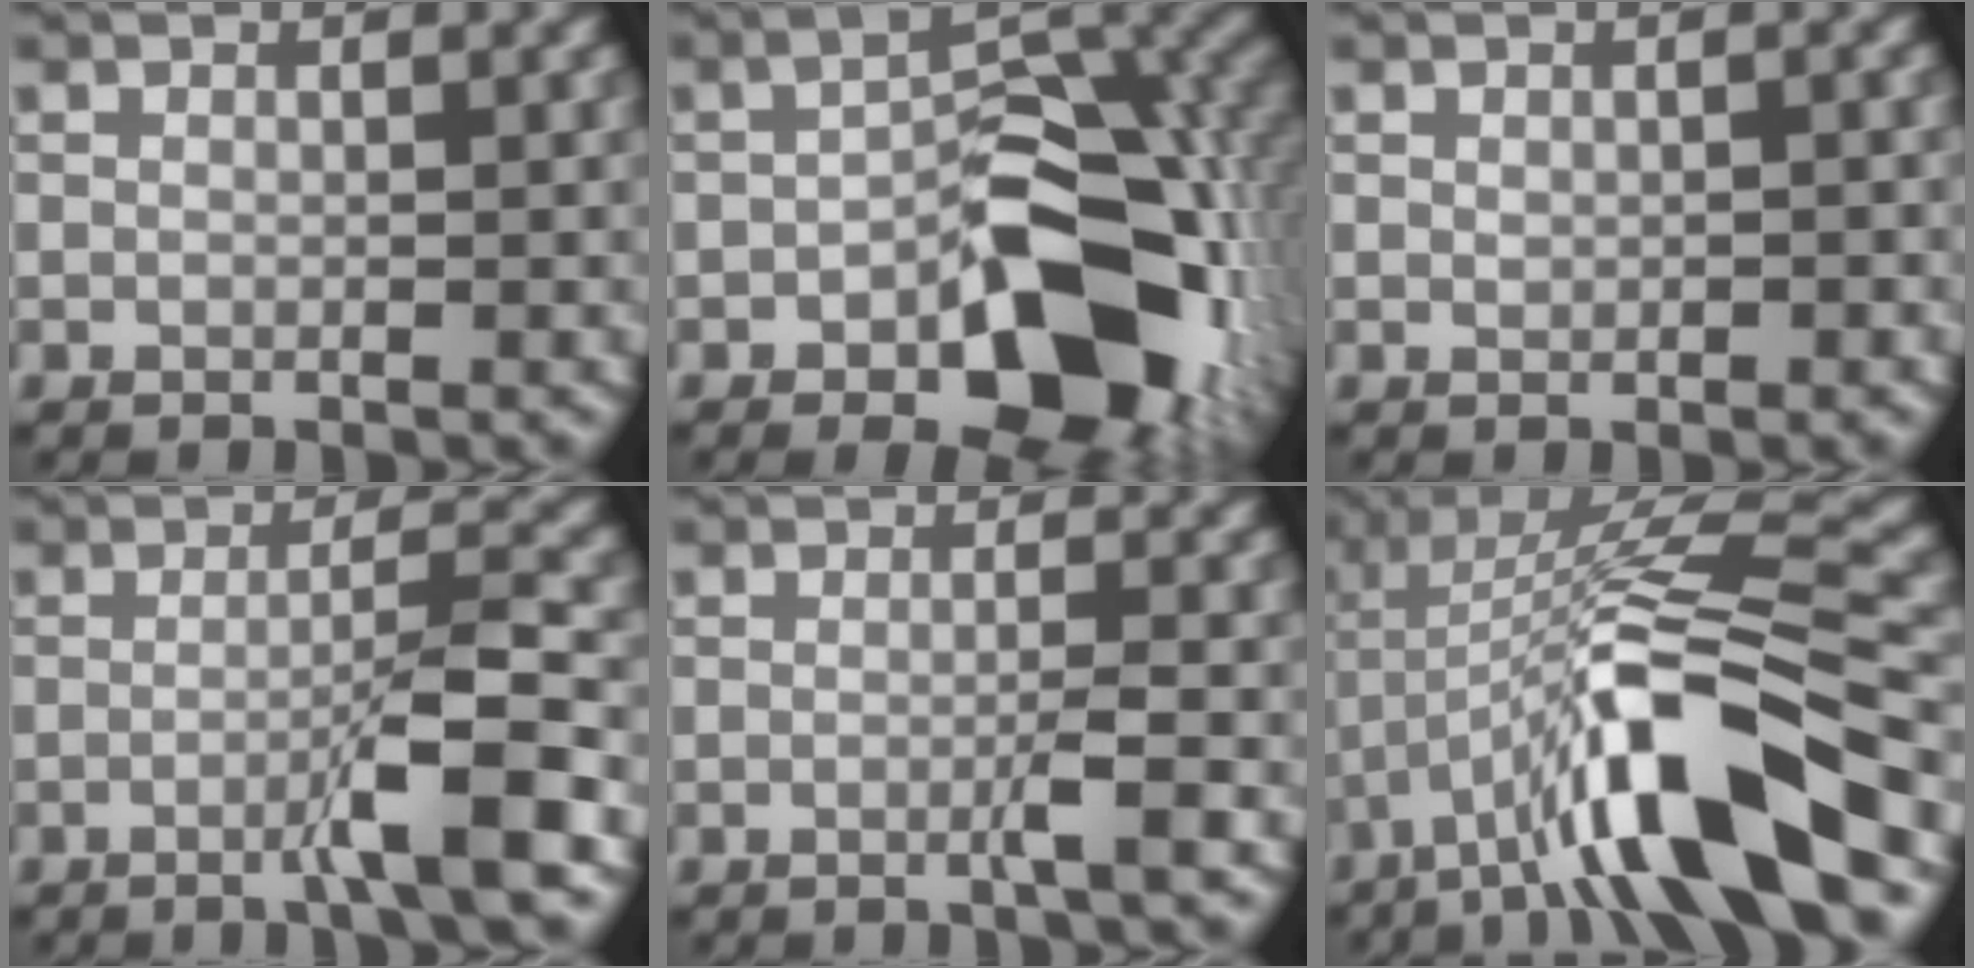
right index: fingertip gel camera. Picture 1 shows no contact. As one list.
[{"total": 12.8, "force": [-4.3, 7.0, 9.8], "torque": [-0.120, 0.002, -0.067]}, {"total": 0.9, "force": [-0.1, 0.5, 0.7], "torque": [-0.011, 0.000, 0.000]}, {"total": 4.9, "force": [-1.9, 0.3, 4.6], "torque": [-0.067, 0.014, -0.047]}, {"total": 1.9, "force": [-0.6, 0.0, 1.8], "torque": [-0.030, 0.002, -0.018]}, {"total": 11.9, "force": [-5.4, 2.3, 10.4], "torque": [-0.187, 0.017, -0.094]}]